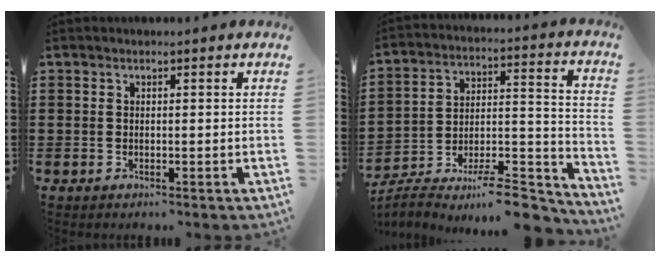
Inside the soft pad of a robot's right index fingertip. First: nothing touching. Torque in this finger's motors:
{"motor_torque": [-0.42, -0.26, -1.05, -0.21]}